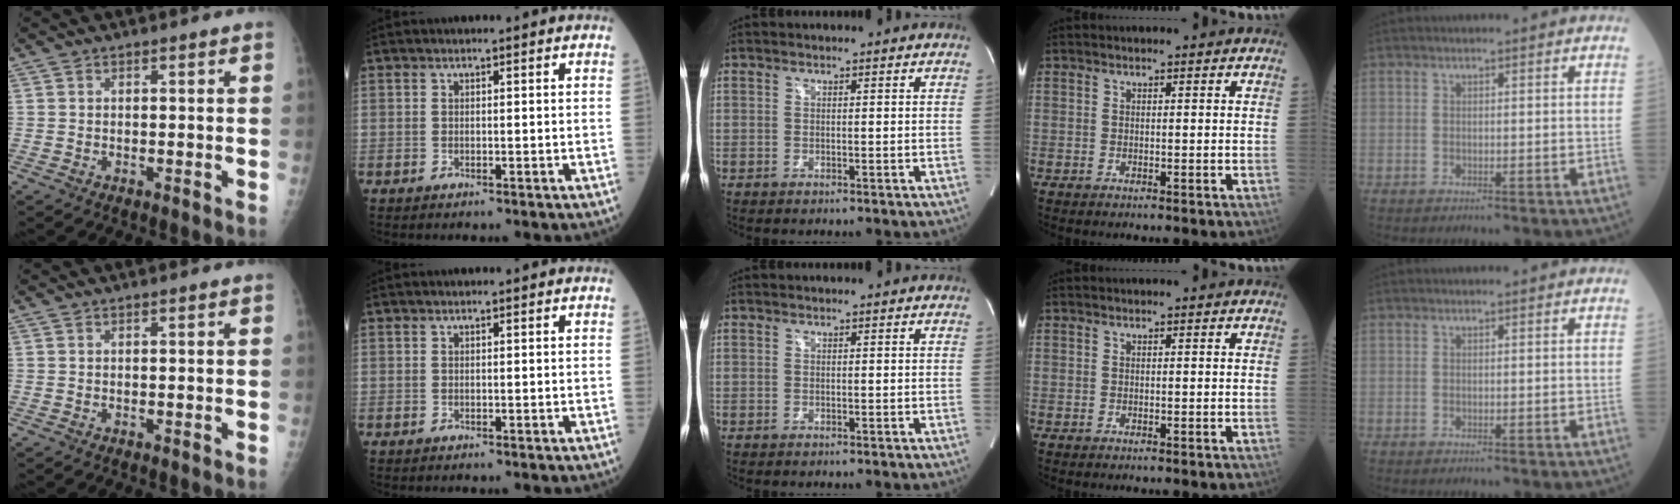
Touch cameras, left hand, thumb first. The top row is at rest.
{"thumb": {"total": 0.5, "force": [0.2, 0.1, 0.5], "torque": [-0.009, 0.002, 0.002]}}